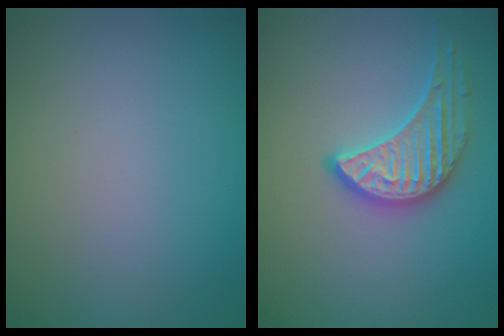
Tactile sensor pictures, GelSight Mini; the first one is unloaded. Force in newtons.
{"total": 3.3, "press": 3.2, "slide": 0.9}